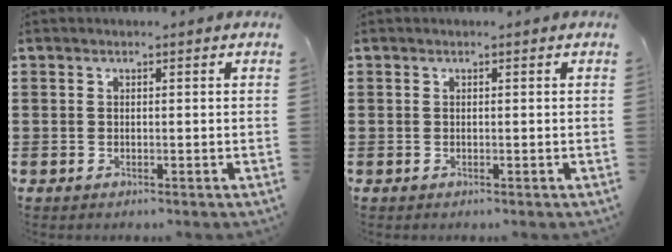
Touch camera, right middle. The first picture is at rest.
{"total": 0.0}